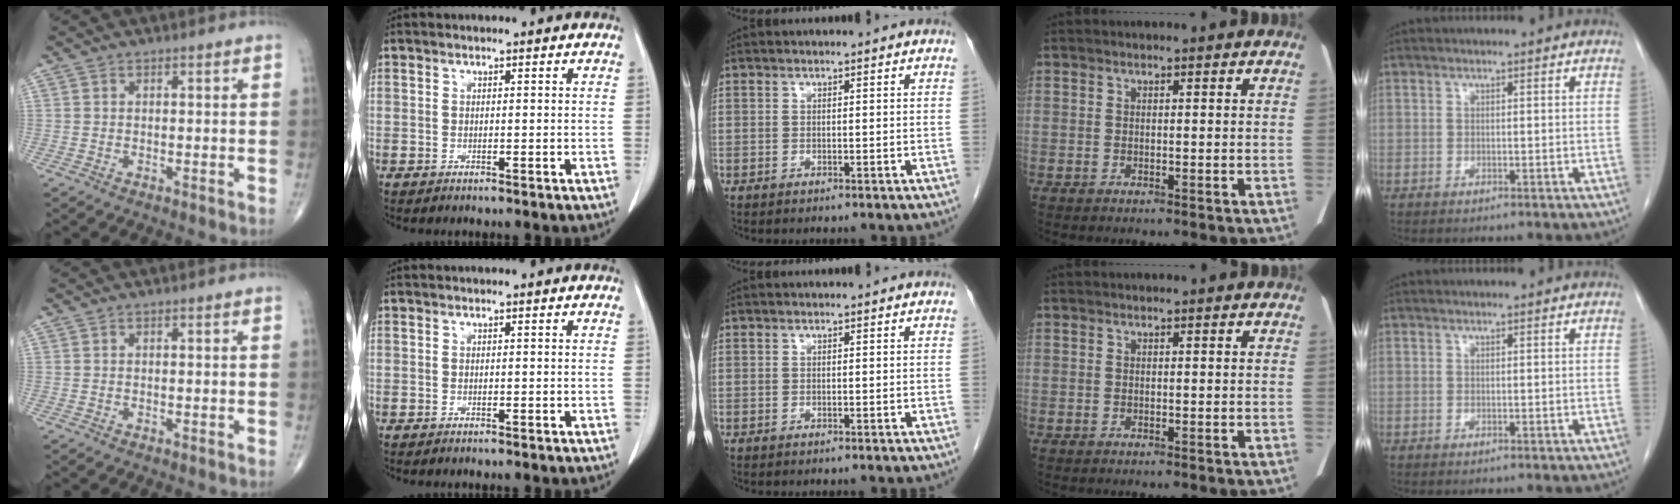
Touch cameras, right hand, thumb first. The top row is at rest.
{}